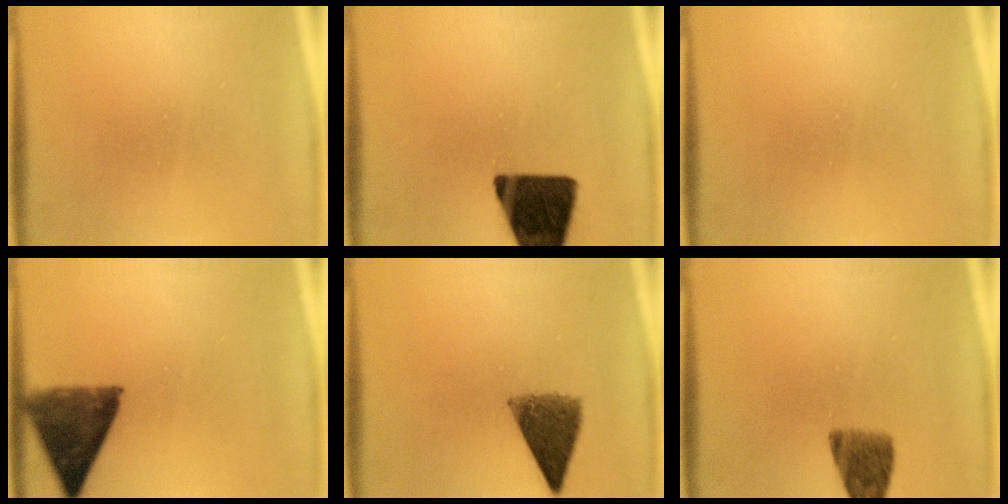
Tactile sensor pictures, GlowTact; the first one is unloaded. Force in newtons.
{"total": 17.0}
{"total": 0.0}
{"total": 7.8}
{"total": 7.4}
{"total": 5.4}